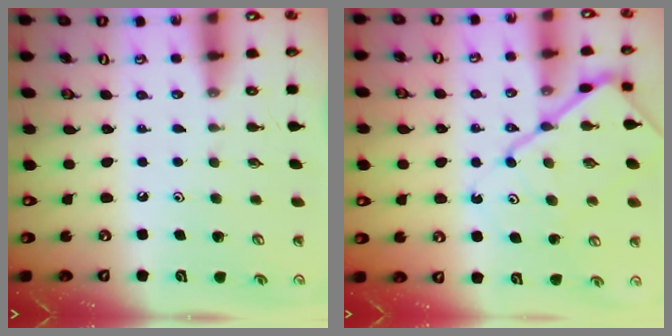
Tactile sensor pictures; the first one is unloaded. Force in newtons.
{"total": 13.1, "press": 13.1, "slide": 1.3}